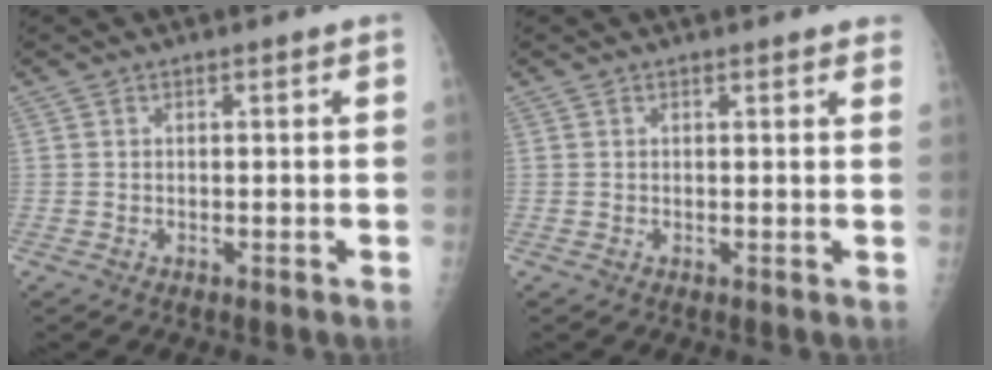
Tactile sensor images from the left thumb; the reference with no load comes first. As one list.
[{"total": 4.0, "force": [3.6, 0.9, 1.4], "torque": [0.001, -0.005, 0.028]}]